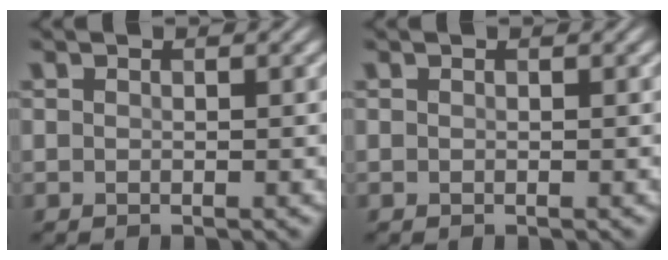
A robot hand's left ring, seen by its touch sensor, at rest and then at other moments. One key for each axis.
{"total": 0.0}